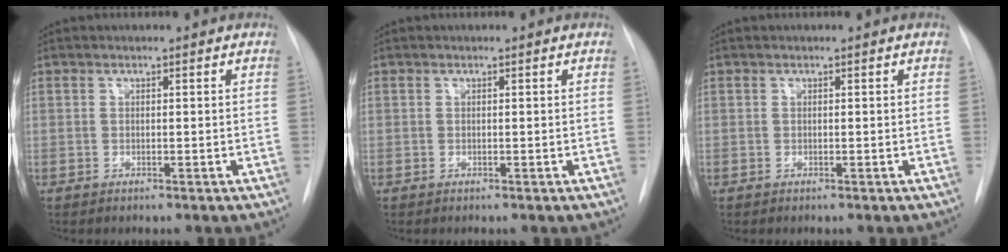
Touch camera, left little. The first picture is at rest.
{"total": 0.0}
{"total": 0.0}